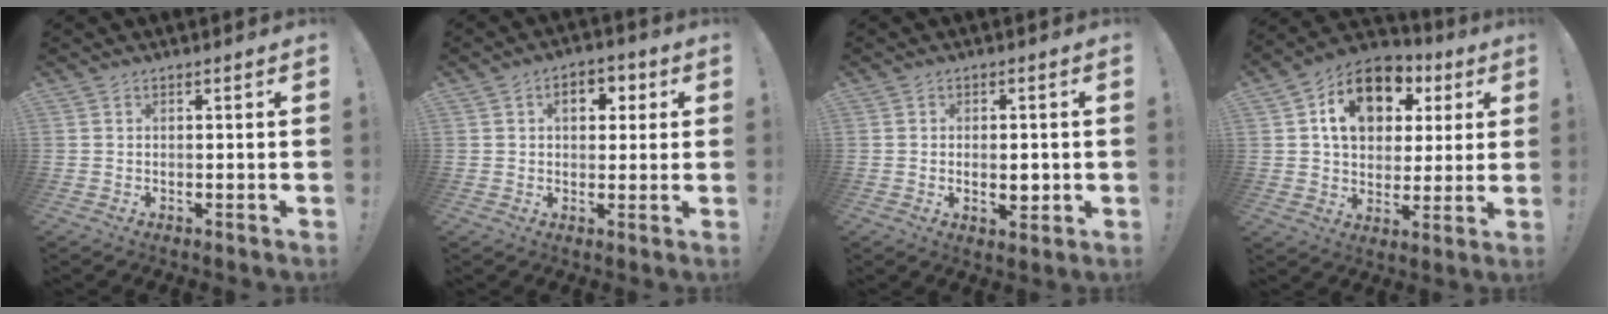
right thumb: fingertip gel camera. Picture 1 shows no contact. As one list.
[{"total": 6.4, "force": [1.7, 4.2, 4.5], "torque": [-0.047, -0.001, 0.021]}, {"total": 3.6, "force": [-0.3, 2.2, 2.8], "torque": [-0.017, -0.004, -0.009]}, {"total": 16.1, "force": [6.4, 11.2, 9.7], "torque": [-0.150, -0.012, 0.117]}]